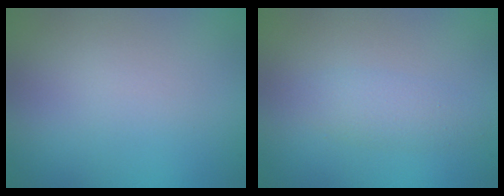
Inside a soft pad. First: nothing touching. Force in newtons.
{"total": 1.9, "press": 1.9, "slide": 0.1}